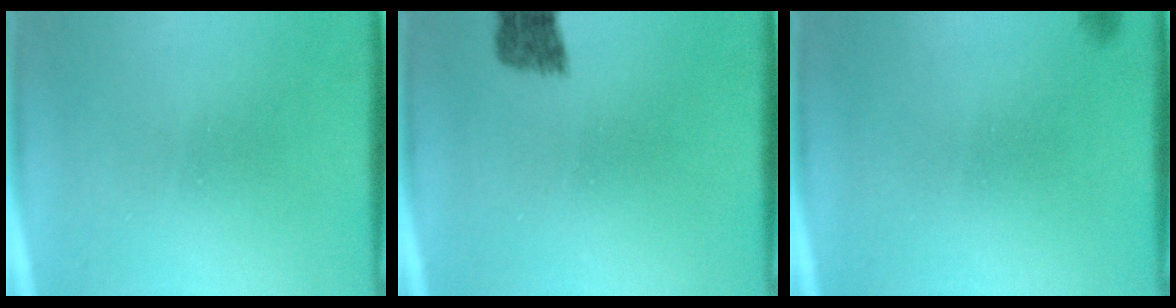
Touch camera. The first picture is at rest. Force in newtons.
{"total": 1.9}
{"total": 0.6}